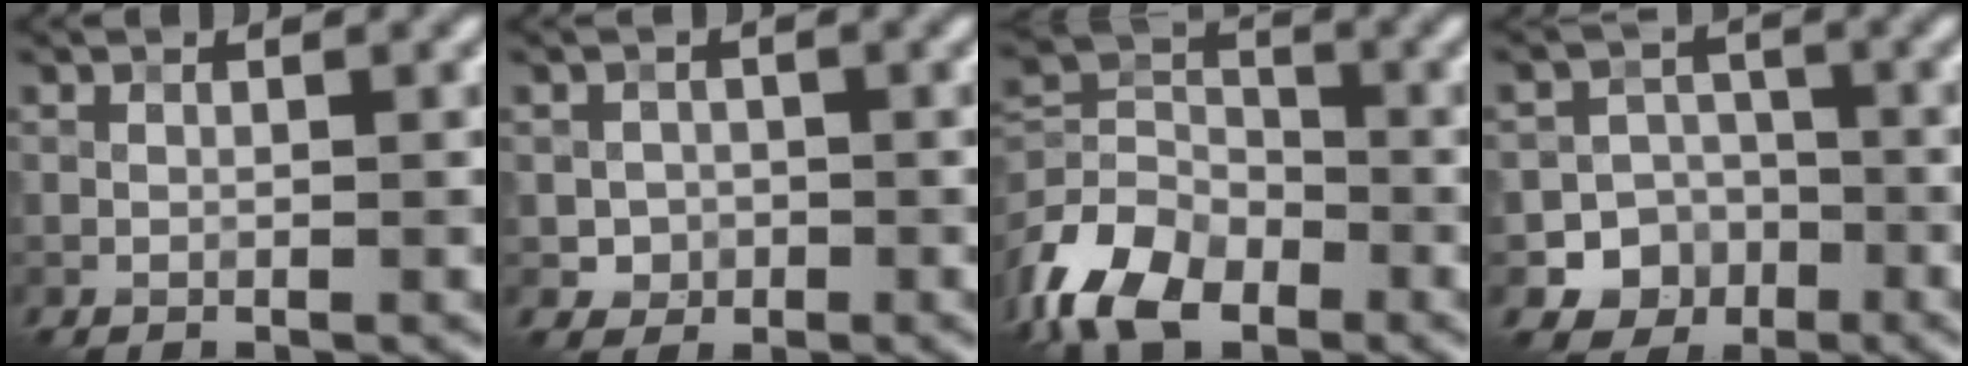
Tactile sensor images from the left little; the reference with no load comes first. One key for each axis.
{"total": 1.7, "fx": -0.3, "fy": 1.7, "fz": 0.3, "tx": 0.007, "ty": -0.002, "tz": -0.006}
{"total": 8.3, "fx": -4.6, "fy": 5.0, "fz": 4.8, "tx": -0.102, "ty": -0.004, "tz": -0.105}
{"total": 6.7, "fx": -3.1, "fy": 5.8, "fz": 1.0, "tx": 0.016, "ty": -0.012, "tz": -0.067}